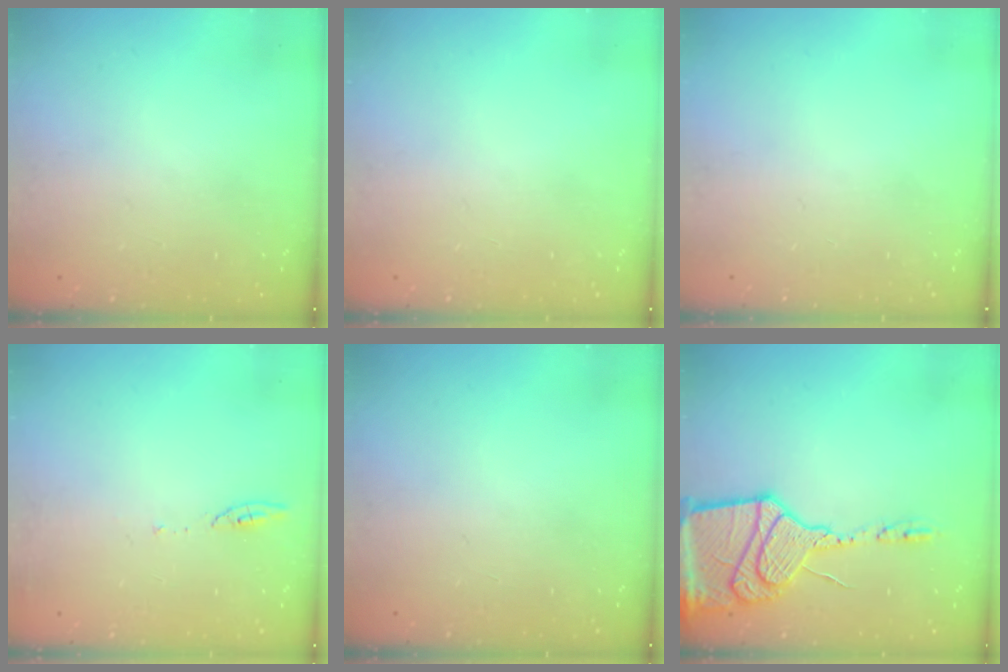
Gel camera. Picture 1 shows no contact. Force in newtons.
{"total": 0.0}
{"total": 0.0}
{"total": 4.8, "press": 4.8, "slide": 0.6}
{"total": 1.0, "press": 0.0, "slide": 1.0}
{"total": 24.1, "press": 21.5, "slide": 10.8}